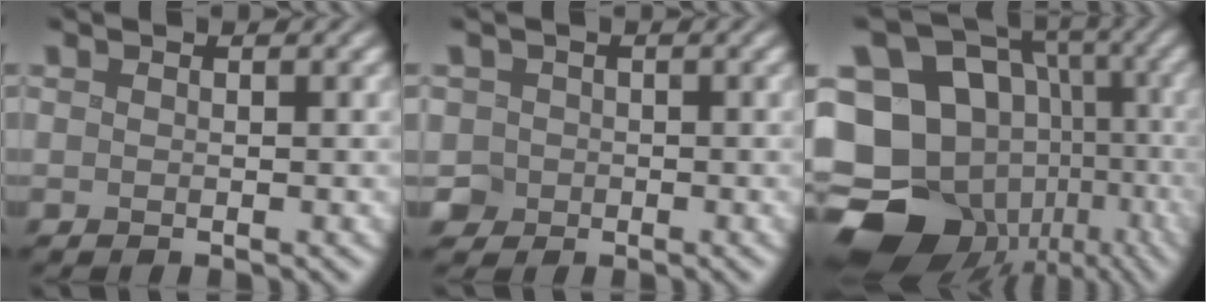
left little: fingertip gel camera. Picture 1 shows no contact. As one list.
[{"total": 1.9, "force": [-0.3, 1.9, 0.1], "torque": [0.007, 0.005, -0.004]}, {"total": 21.2, "force": [-6.3, 17.5, 10.0], "torque": [-0.195, -0.013, -0.095]}]